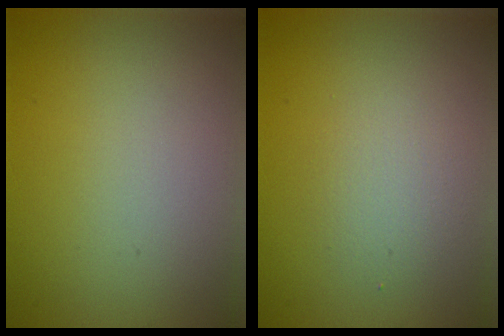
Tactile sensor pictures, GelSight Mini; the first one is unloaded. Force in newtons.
{"total": 2.0, "press": 2.0, "slide": 0.1}